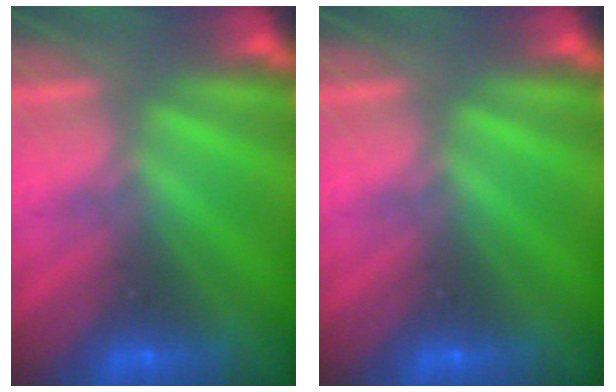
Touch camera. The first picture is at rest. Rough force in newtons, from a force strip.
{"total": 0.0}